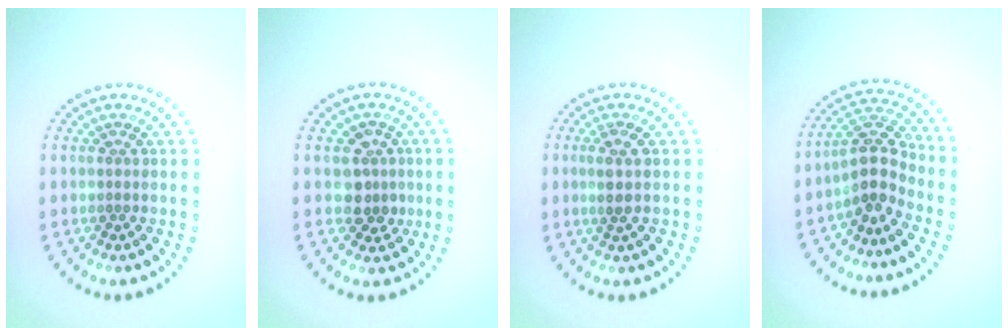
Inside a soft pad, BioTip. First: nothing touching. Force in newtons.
{"total": 2.6, "press": 2.4, "slide": 1.1}
{"total": 1.2, "press": 0.9, "slide": 0.8}
{"total": 3.5, "press": 2.8, "slide": 2.0}